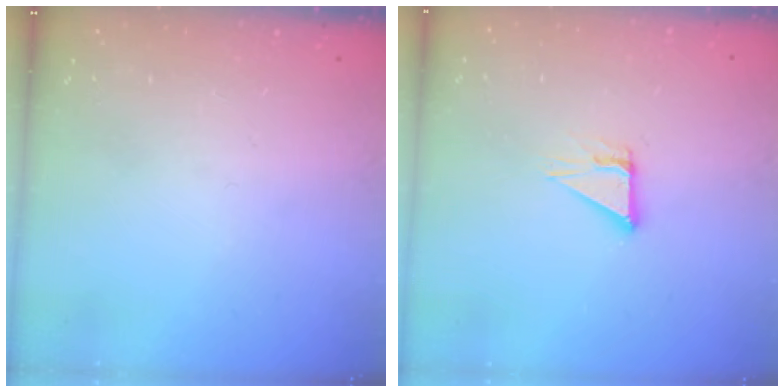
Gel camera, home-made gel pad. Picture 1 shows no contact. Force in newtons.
{"total": 4.6, "press": 4.6, "slide": 0.2}